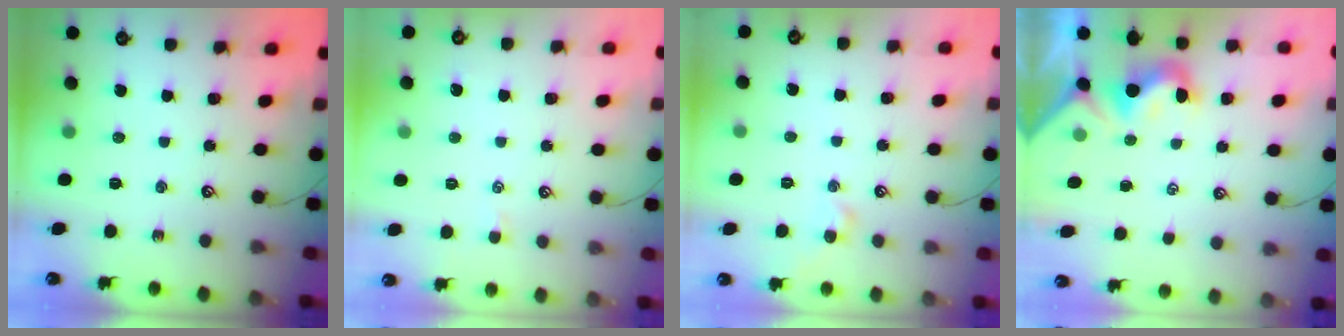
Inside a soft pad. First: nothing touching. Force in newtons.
{"total": 2.7, "press": 2.6, "slide": 0.3}
{"total": 1.8, "press": 1.8, "slide": 0.3}
{"total": 1.0, "press": 0.7, "slide": 0.6}